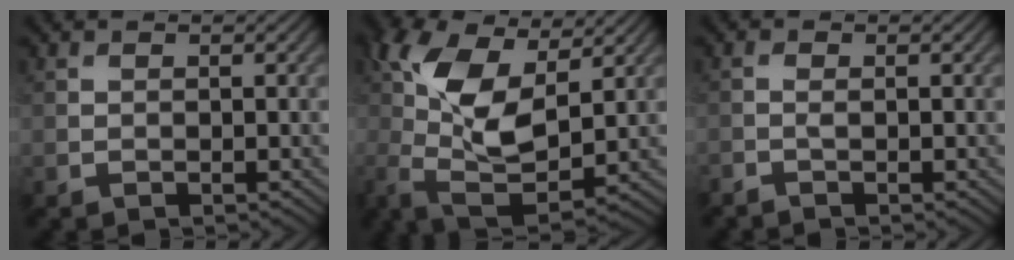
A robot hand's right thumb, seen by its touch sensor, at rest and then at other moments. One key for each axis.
{"total": 11.9, "fx": 2.9, "fy": 5.8, "fz": 10.0, "tx": -0.226, "ty": 0.004, "tz": 0.051}
{"total": 0.9, "fx": -0.6, "fy": 0.2, "fz": 0.7, "tx": -0.016, "ty": 0.003, "tz": -0.016}